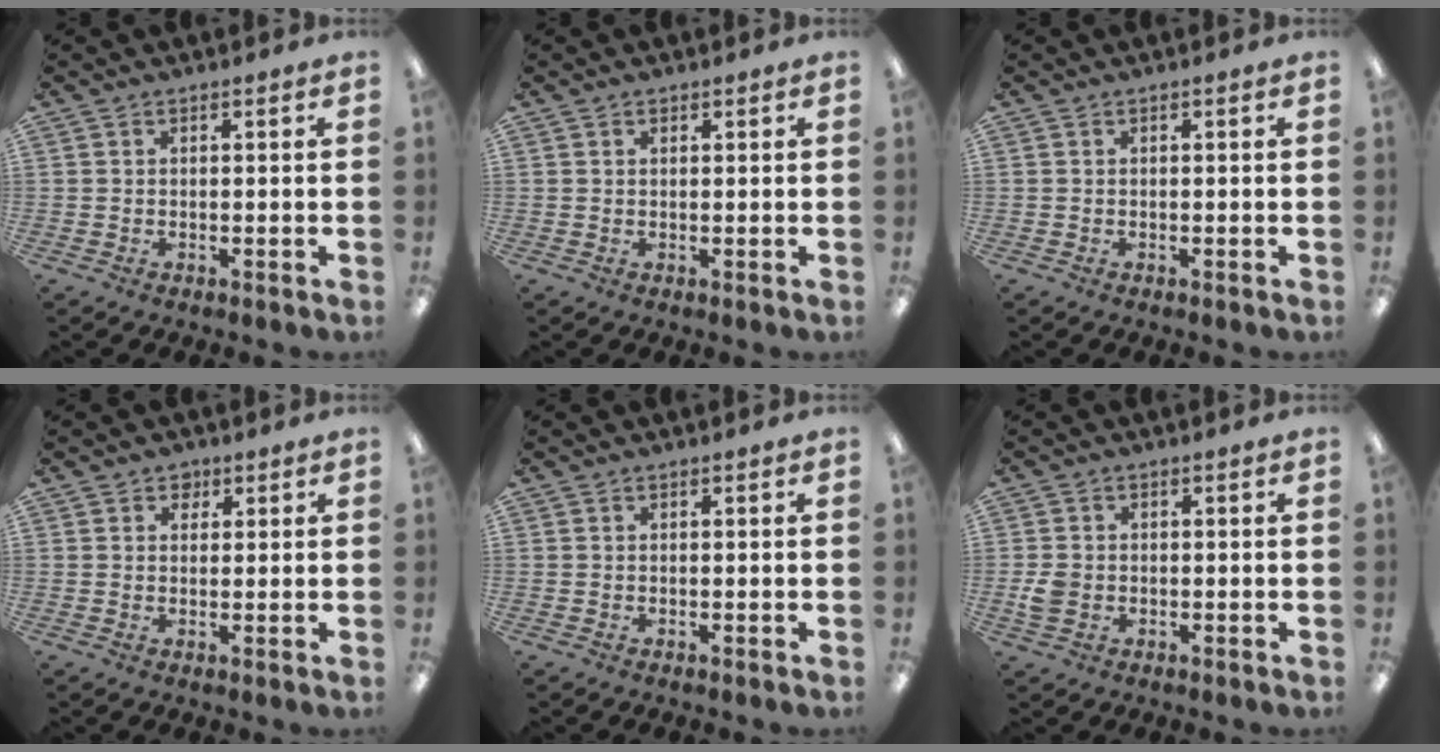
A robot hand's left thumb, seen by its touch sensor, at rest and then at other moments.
{"total": 0.8, "force": [0.5, 0.5, 0.3], "torque": [0.001, -0.001, 0.008]}
{"total": 0.0}
{"total": 2.8, "force": [1.8, 2.0, 0.7], "torque": [-0.002, -0.001, 0.029]}
{"total": 0.0}
{"total": 3.6, "force": [-0.6, 2.9, 2.1], "torque": [-0.026, 0.004, -0.010]}